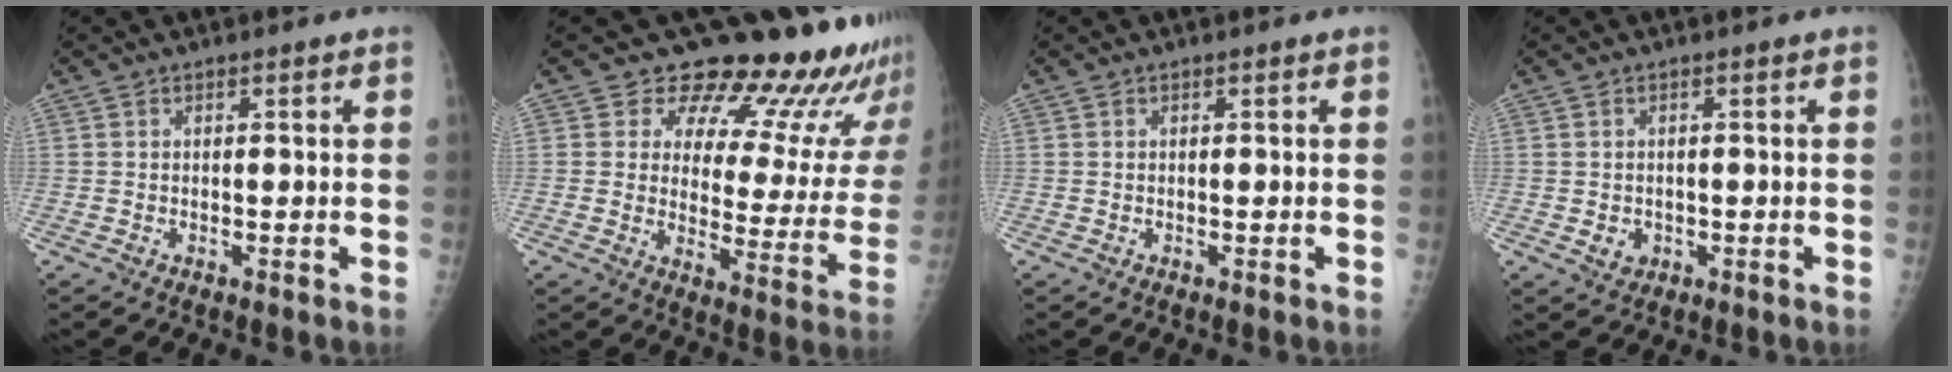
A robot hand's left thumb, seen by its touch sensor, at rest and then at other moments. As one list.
[{"total": 20.1, "force": [17.8, 6.1, 6.8], "torque": [-0.034, -0.153, 0.211]}, {"total": 0.0}, {"total": 2.2, "force": [-0.3, 2.0, 0.9], "torque": [-0.006, 0.000, 0.004]}]